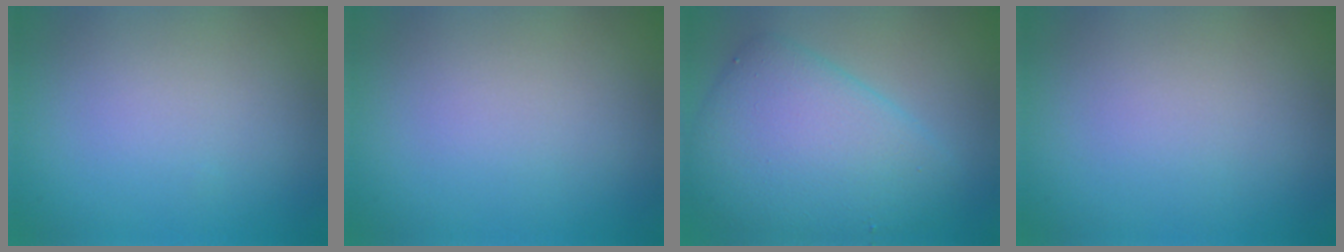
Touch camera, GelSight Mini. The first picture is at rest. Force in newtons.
{"total": 0.0}
{"total": 7.8, "press": 7.8, "slide": 0.2}
{"total": 0.0}